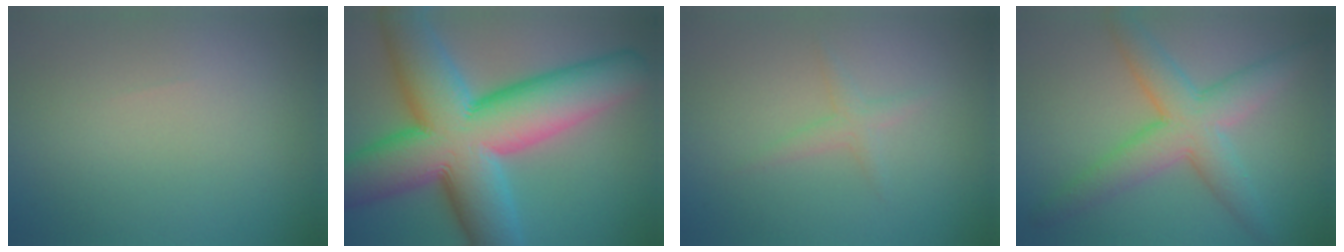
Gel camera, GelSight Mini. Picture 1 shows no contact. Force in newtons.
{"total": 17.4, "press": 17.4, "slide": 0.5}
{"total": 1.3, "press": 1.3, "slide": 0.1}
{"total": 6.0, "press": 6.0, "slide": 0.1}